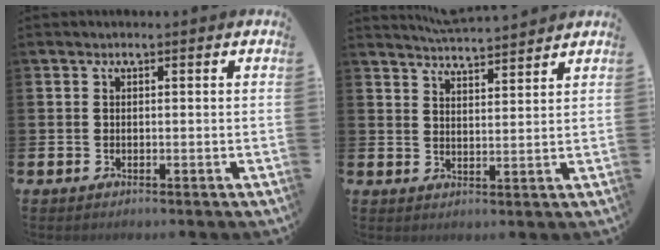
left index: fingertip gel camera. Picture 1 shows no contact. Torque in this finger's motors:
{"motor_torque": [0.38, -0.54, 0.12, 0.03]}